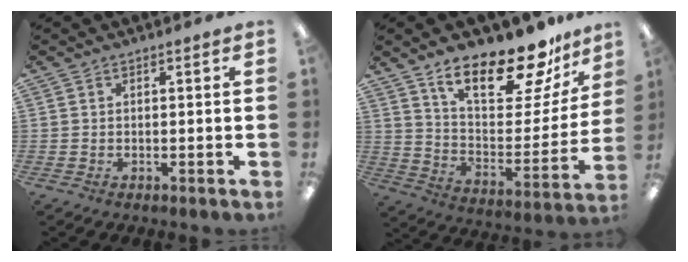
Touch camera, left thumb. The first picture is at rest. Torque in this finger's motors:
{"motor_torque": [0.59, 0.64, 1.15, -1.62, 0.18]}